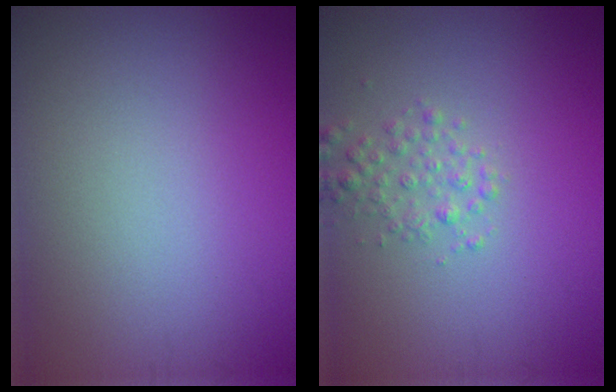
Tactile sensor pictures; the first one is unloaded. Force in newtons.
{"total": 1.8, "press": 1.8, "slide": 0.1}